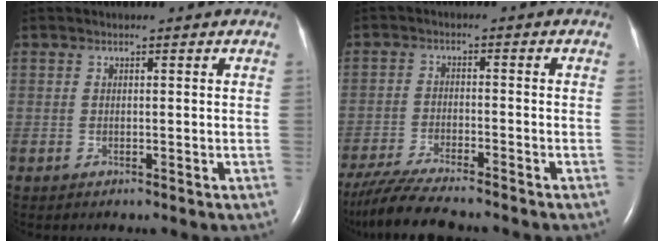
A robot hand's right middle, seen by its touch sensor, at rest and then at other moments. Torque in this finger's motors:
{"motor_torque": [0.22, -0.22, 0.08, 0.03]}